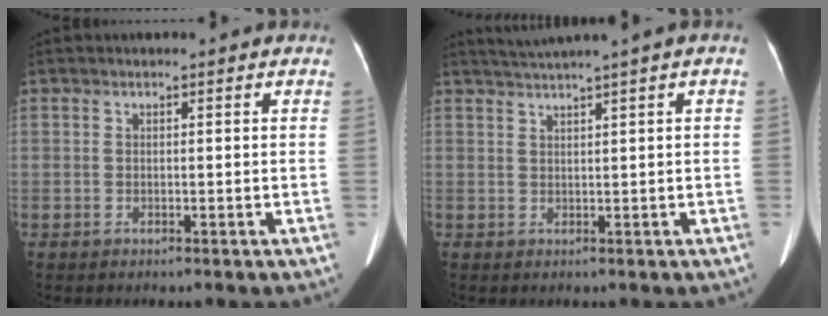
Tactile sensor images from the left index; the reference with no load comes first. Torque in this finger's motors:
{"motor_torque": [-0.52, 0.09, -0.24, -0.21]}